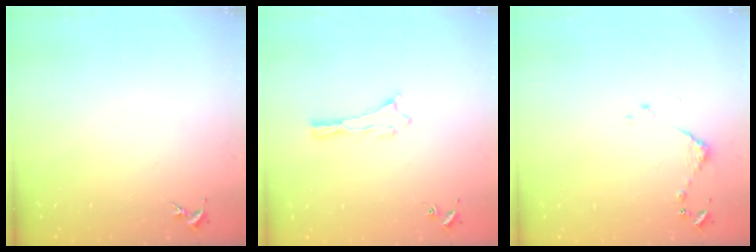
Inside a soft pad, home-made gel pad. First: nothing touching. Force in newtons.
{"total": 0.8, "press": 0.8, "slide": 0.2}
{"total": 2.9, "press": 2.9, "slide": 0.3}